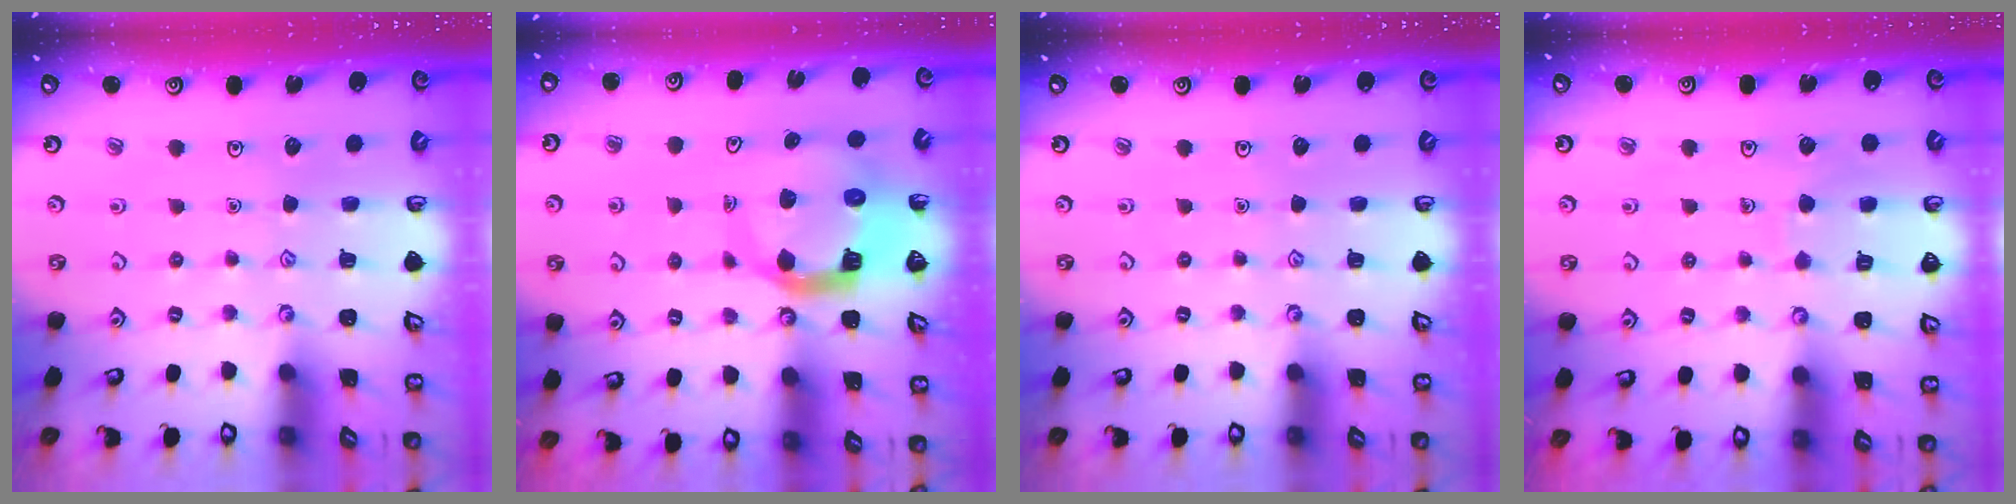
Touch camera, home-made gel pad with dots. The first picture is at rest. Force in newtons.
{"total": 9.3, "press": 9.2, "slide": 1.2}
{"total": 0.0}
{"total": 5.2, "press": 5.2, "slide": 0.4}